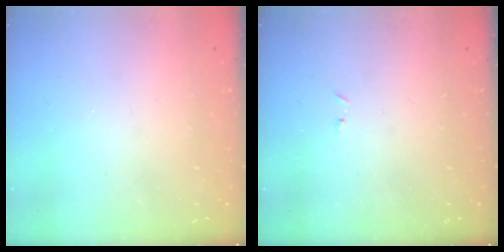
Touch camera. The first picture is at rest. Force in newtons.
{"total": 2.9, "press": 2.9, "slide": 0.4}